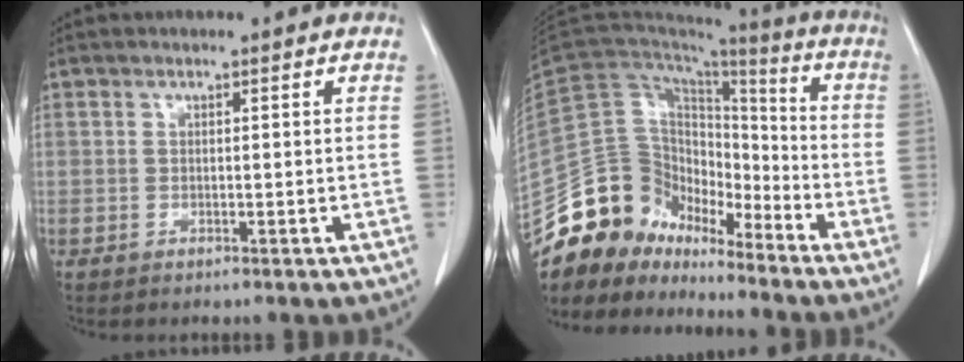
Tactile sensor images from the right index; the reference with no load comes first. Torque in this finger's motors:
{"motor_torque": [0.59, -0.63, 0.16, -0.01]}